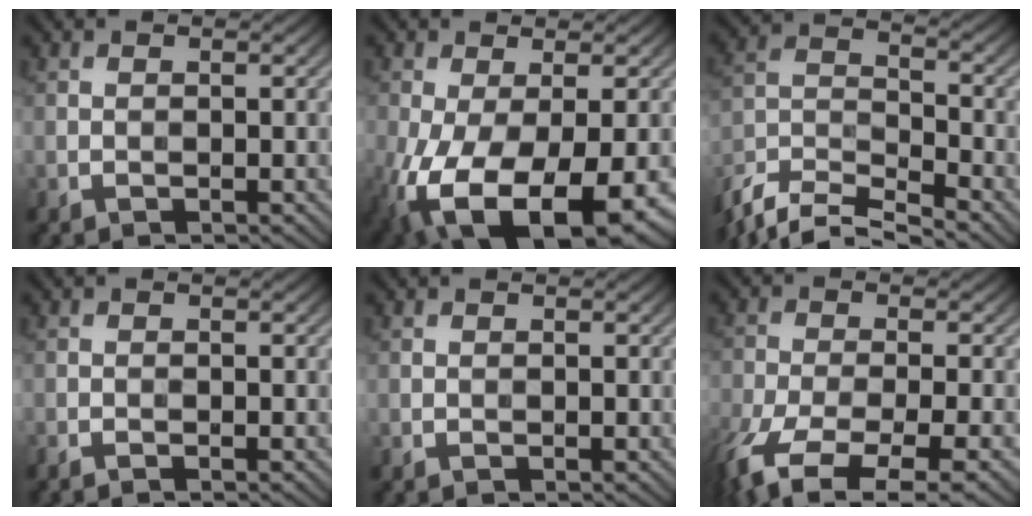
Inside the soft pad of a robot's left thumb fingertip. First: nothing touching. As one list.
[{"total": 14.6, "force": [-5.7, 7.3, 11.2], "torque": [-0.251, -0.075, -0.071]}, {"total": 10.4, "force": [-8.8, 2.6, 4.8], "torque": [-0.102, -0.009, -0.179]}, {"total": 0.8, "force": [-0.7, 0.0, 0.4], "torque": [-0.006, -0.001, -0.015]}, {"total": 0.0}, {"total": 10.7, "force": [-6.6, 3.4, 7.6], "torque": [-0.170, -0.029, -0.116]}]